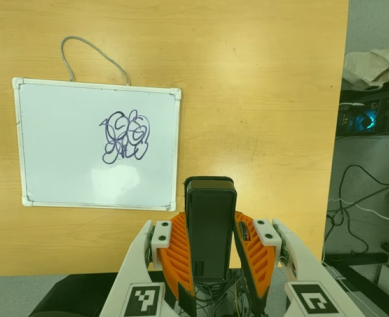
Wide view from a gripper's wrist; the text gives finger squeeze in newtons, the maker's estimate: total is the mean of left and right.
{"total": 4.6, "left": 3.1, "right": 6.1}